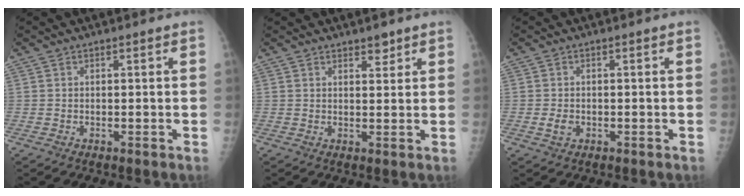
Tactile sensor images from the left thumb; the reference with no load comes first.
{"total": 2.4, "force": [1.8, 1.1, 1.1], "torque": [-0.005, -0.012, 0.026]}
{"total": 2.2, "force": [-0.6, 1.7, 1.3], "torque": [-0.020, 0.001, -0.008]}